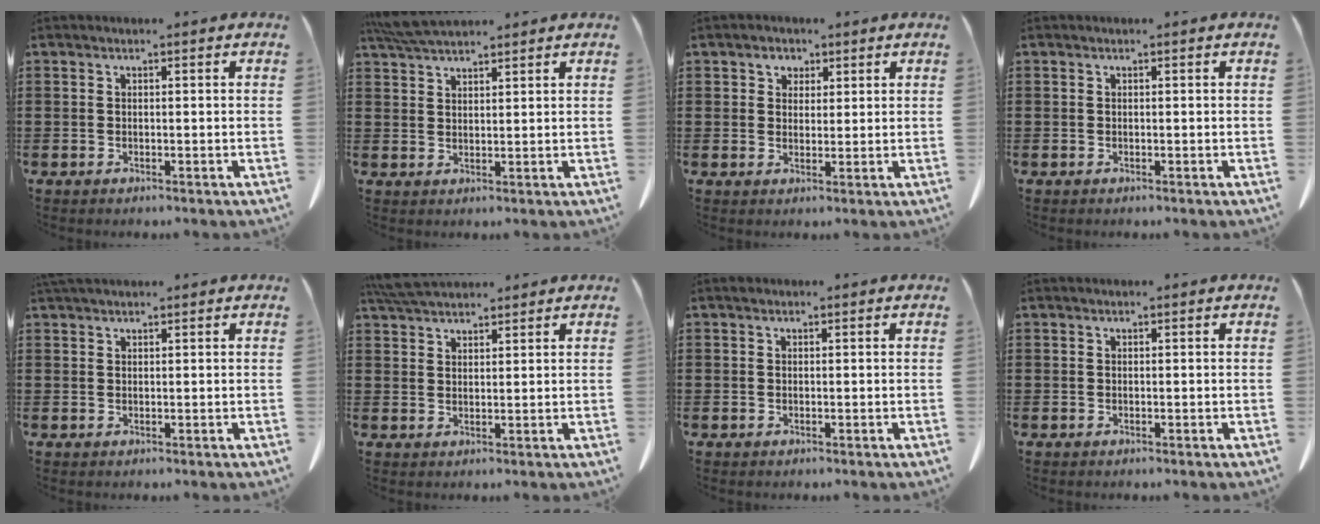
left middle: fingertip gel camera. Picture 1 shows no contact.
{"total": 4.8, "force": [4.4, 0.8, 1.9], "torque": [-0.049, -0.008, 0.084]}
{"total": 2.4, "force": [1.5, 1.9, 0.4], "torque": [-0.011, 0.007, 0.025]}
{"total": 0.0}
{"total": 1.4, "force": [1.2, 0.2, 0.5], "torque": [-0.013, -0.001, 0.025]}
{"total": 4.8, "force": [4.4, 0.9, 1.6], "torque": [-0.043, -0.006, 0.086]}
{"total": 0.6, "force": [0.3, 0.5, 0.1], "torque": [-0.005, 0.001, 0.007]}
{"total": 0.0}